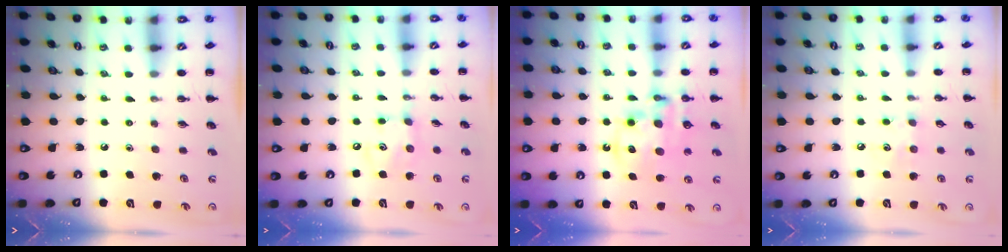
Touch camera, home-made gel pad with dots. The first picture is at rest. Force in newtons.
{"total": 6.3, "press": 6.3, "slide": 0.6}
{"total": 12.1, "press": 11.7, "slide": 3.1}
{"total": 6.3, "press": 6.2, "slide": 1.1}